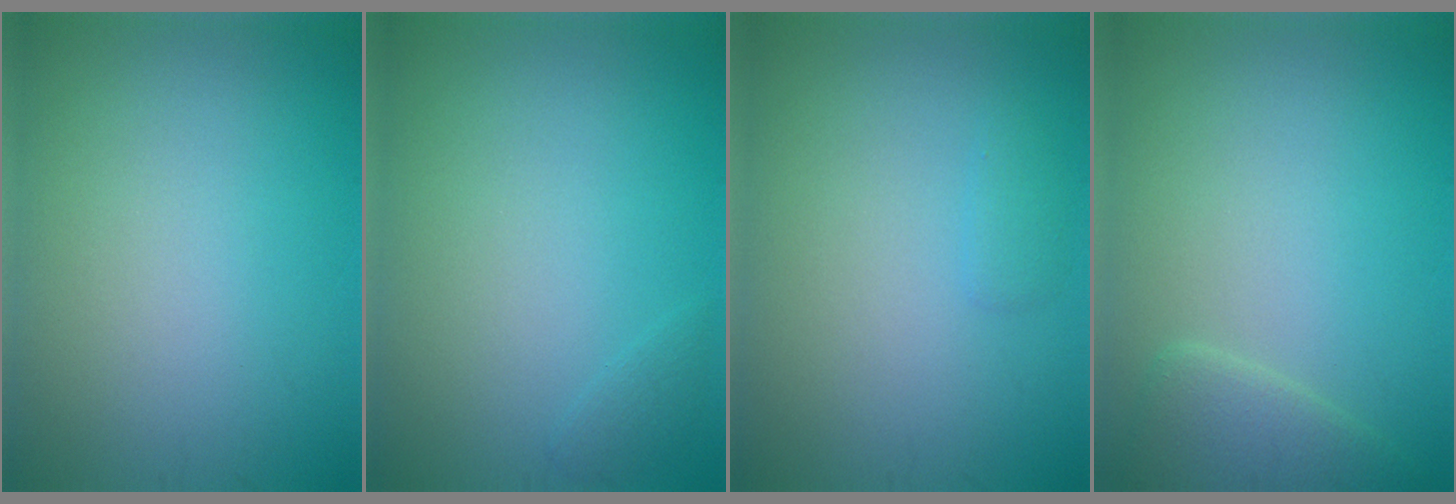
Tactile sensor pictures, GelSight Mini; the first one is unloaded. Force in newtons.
{"total": 0.7, "press": 0.7, "slide": 0.0}
{"total": 0.8, "press": 0.8, "slide": 0.1}
{"total": 2.6, "press": 2.6, "slide": 0.3}